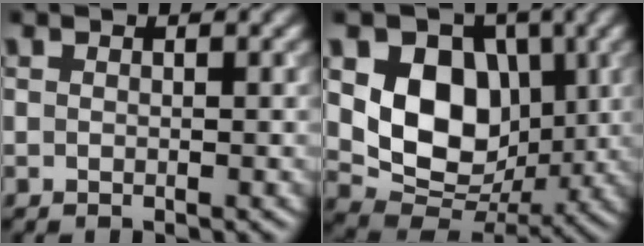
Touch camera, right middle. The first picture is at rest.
{"total": 9.3, "force": [1.7, 7.1, 5.7], "torque": [-0.106, -0.018, 0.029]}